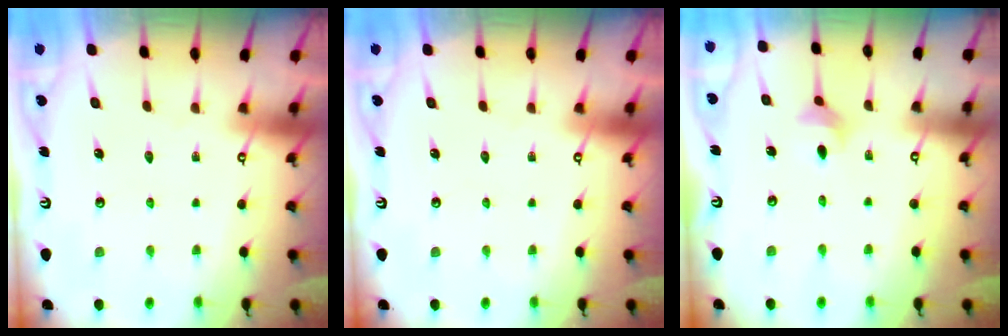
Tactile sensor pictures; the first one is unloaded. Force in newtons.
{"total": 0.0}
{"total": 4.5, "press": 4.5, "slide": 0.6}